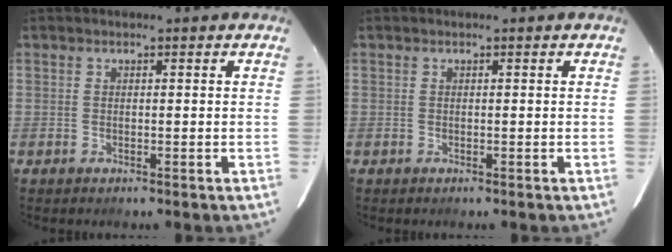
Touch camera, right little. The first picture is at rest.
{"total": 0.0}